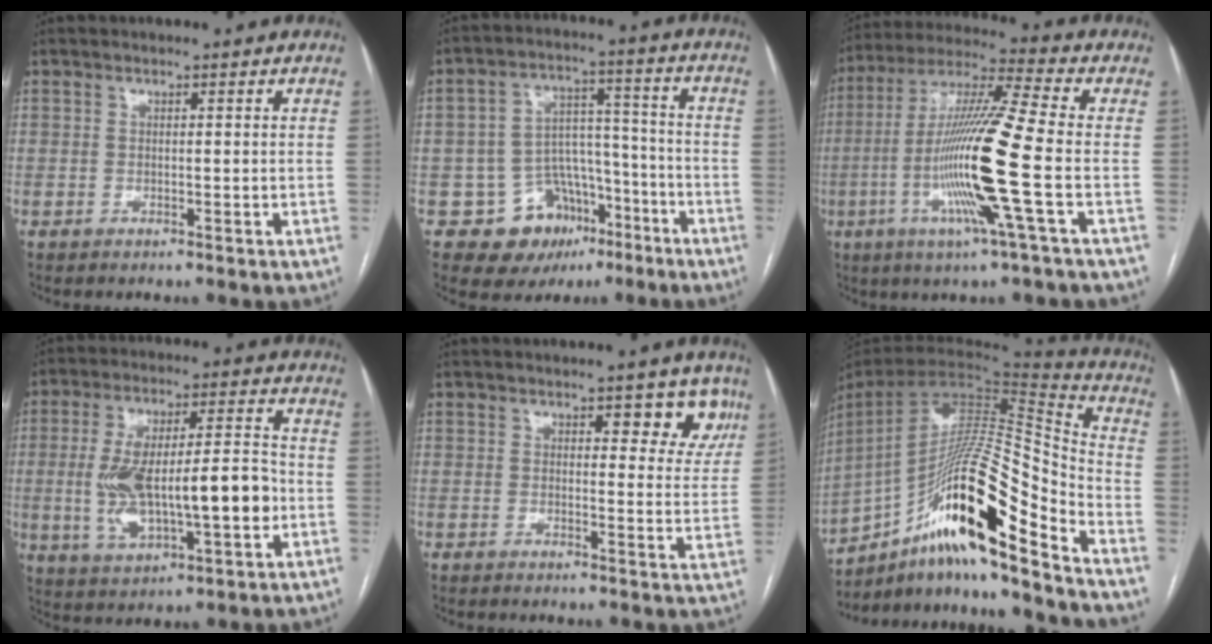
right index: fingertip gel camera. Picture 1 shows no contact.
{"total": 11.1, "force": [-5.9, 8.6, 3.7], "torque": [-0.042, 0.048, -0.080]}
{"total": 16.6, "force": [-3.9, -1.2, 16.1], "torque": [-0.319, -0.012, -0.087]}
{"total": 17.1, "force": [-2.1, 4.8, 16.3], "torque": [-0.299, 0.020, -0.023]}
{"total": 5.7, "force": [3.5, 2.5, 3.7], "torque": [-0.021, -0.004, 0.035]}
{"total": 24.2, "force": [-14.5, 2.6, 19.2], "torque": [-0.332, 0.007, -0.252]}